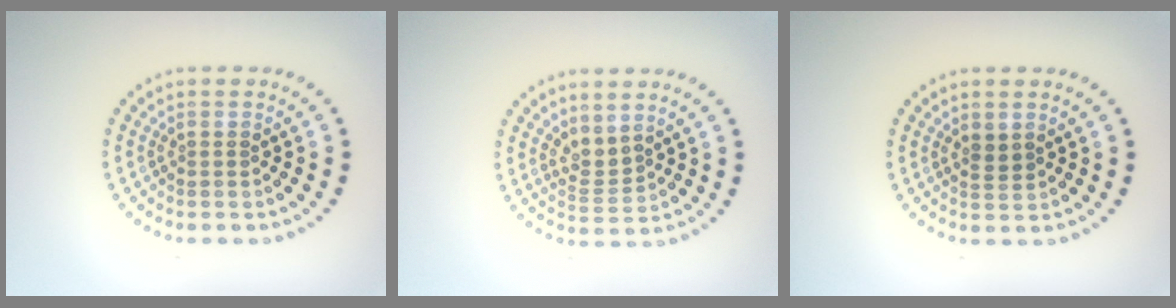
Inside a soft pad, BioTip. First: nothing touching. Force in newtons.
{"total": 2.0, "press": 1.4, "slide": 1.4}
{"total": 1.2, "press": 1.0, "slide": 0.6}